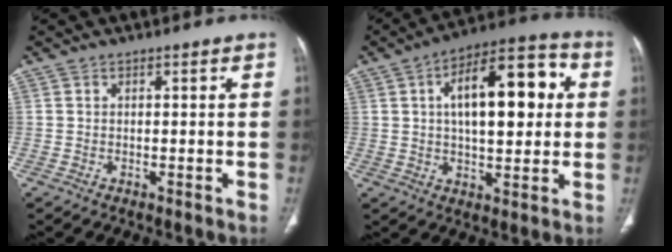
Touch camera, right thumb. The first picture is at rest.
{"total": 17.9, "force": [3.5, 8.2, 15.5], "torque": [-0.204, 0.023, 0.046]}